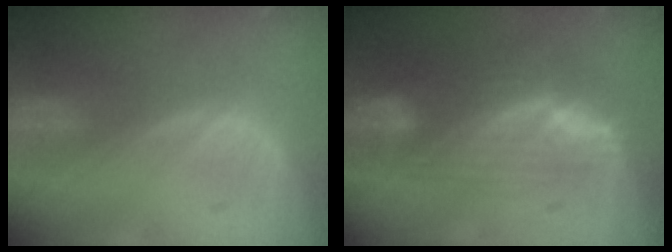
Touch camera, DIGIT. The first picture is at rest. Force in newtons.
{"total": 7.5, "press": 7.1, "slide": 2.6}